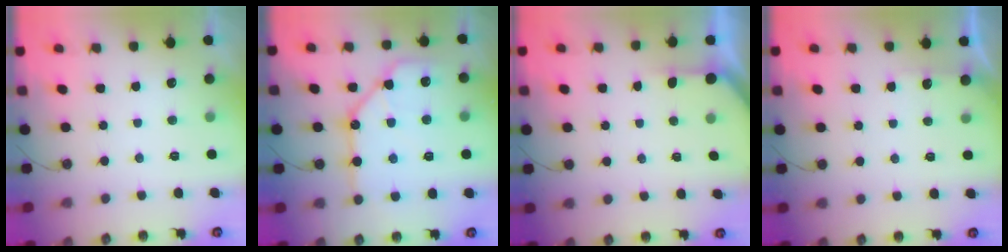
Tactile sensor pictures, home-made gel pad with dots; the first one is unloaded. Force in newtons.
{"total": 15.0, "press": 14.9, "slide": 1.7}
{"total": 1.6, "press": 1.6, "slide": 0.2}
{"total": 3.2, "press": 3.2, "slide": 0.5}